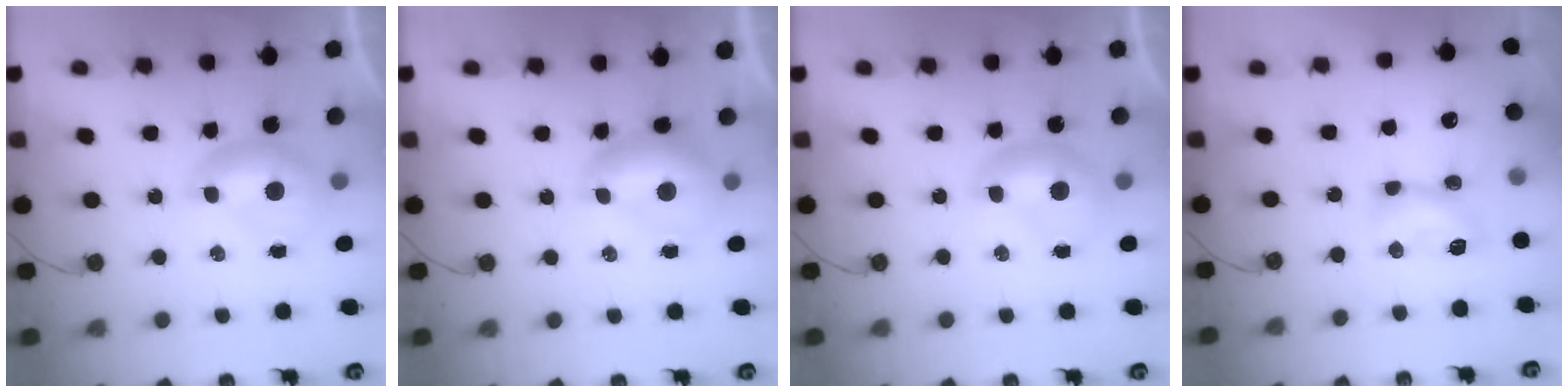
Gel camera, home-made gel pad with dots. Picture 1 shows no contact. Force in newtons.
{"total": 0.0}
{"total": 0.0}
{"total": 5.2, "press": 5.1, "slide": 0.6}